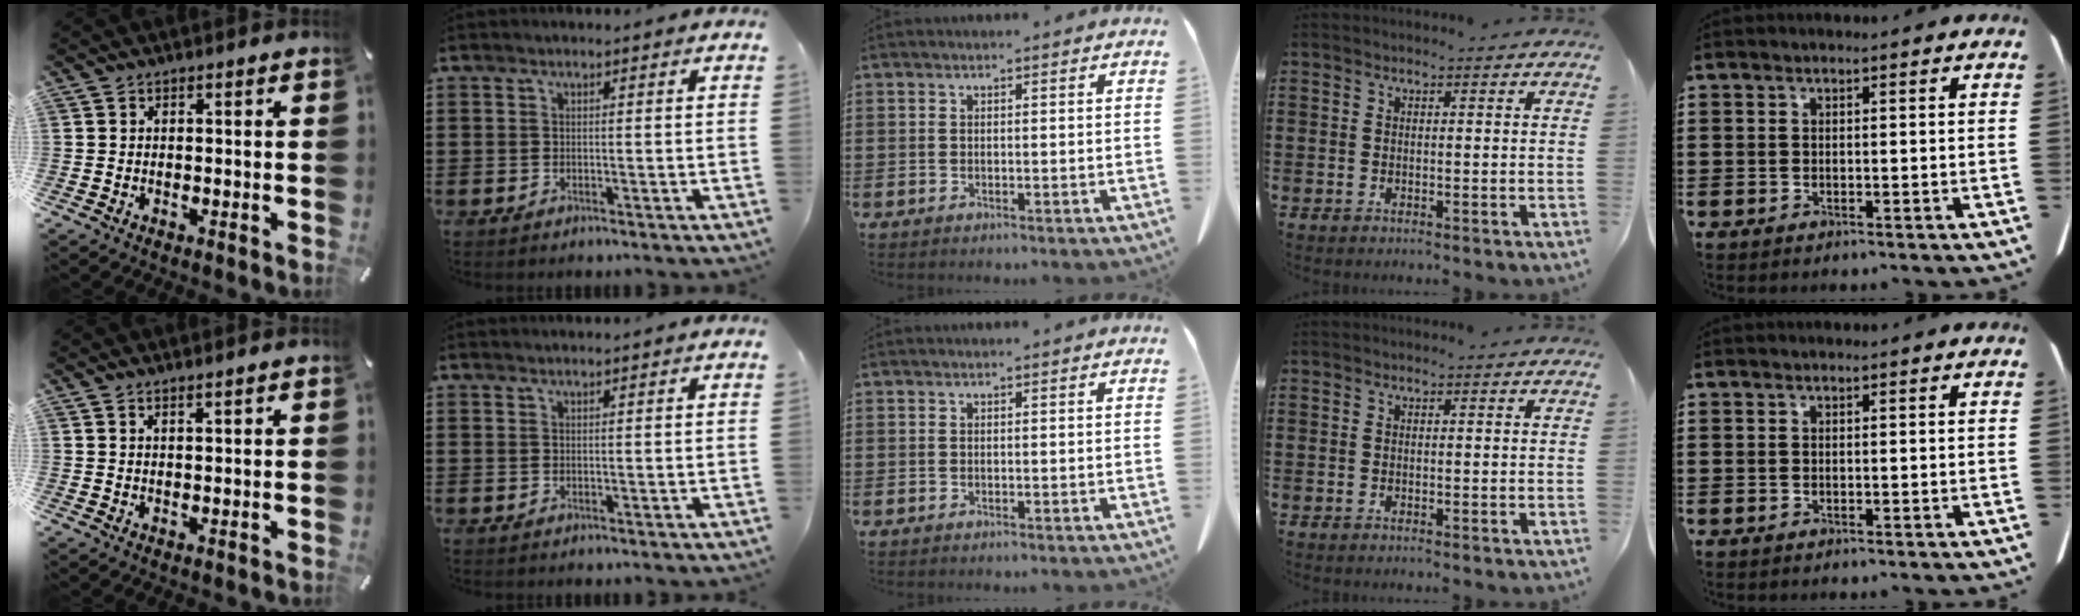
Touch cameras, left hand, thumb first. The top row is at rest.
{"thumb": {"total": 1.3, "force": [1.2, -0.2, 0.6], "torque": [-0.011, -0.003, 0.023]}, "index": {"total": 0.7, "force": [0.6, -0.1, 0.2], "torque": [-0.005, -0.003, 0.013]}}